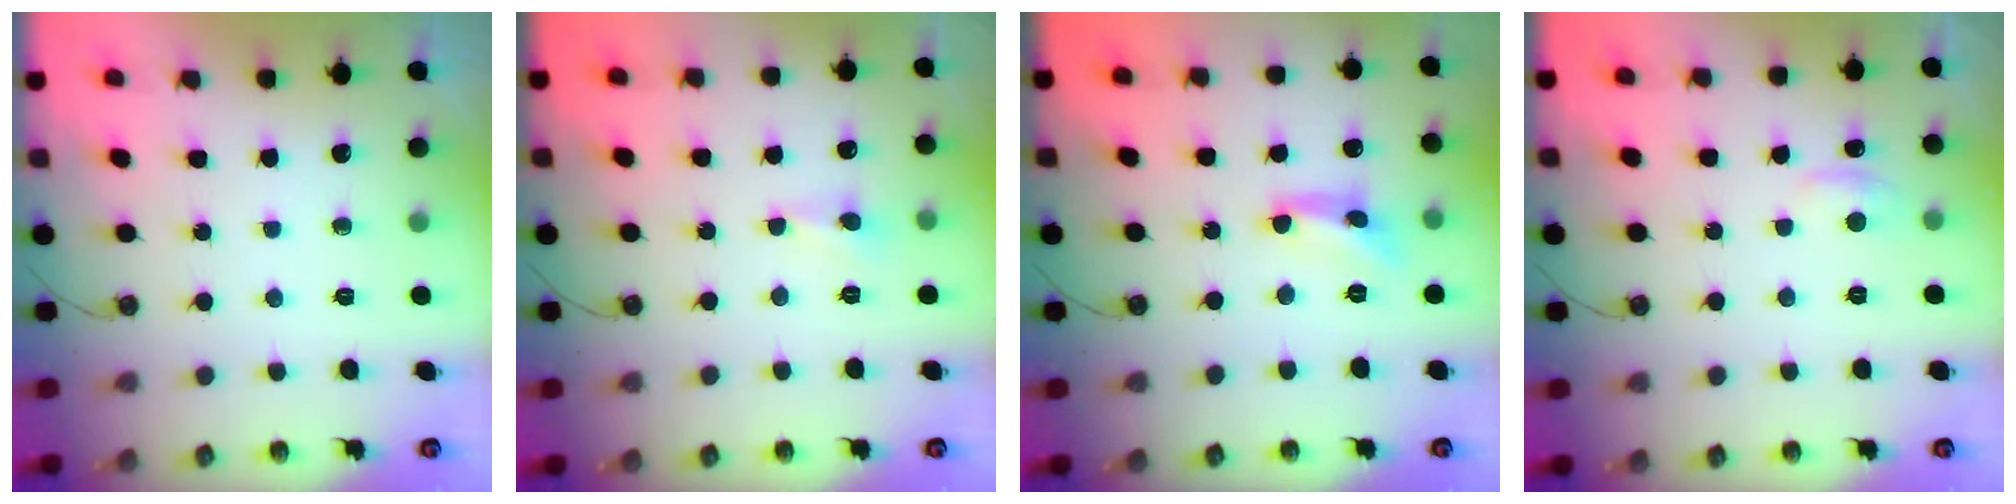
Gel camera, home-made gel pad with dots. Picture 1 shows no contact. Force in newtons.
{"total": 2.2, "press": 2.1, "slide": 0.7}
{"total": 3.0, "press": 3.0, "slide": 0.3}
{"total": 1.3, "press": 1.0, "slide": 0.7}